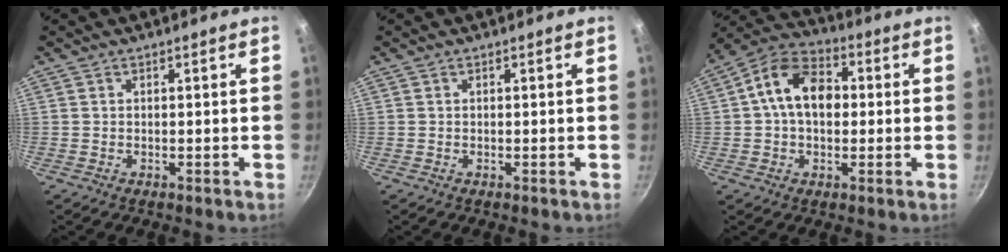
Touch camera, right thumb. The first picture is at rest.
{"total": 0.0}
{"total": 12.5, "force": [1.3, 8.6, 9.0], "torque": [-0.121, 0.028, 0.000]}